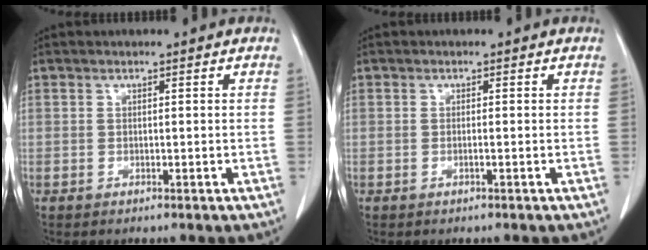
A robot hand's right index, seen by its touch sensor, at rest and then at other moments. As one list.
[{"total": 0.5, "force": [-0.2, -0.1, 0.5], "torque": [-0.008, 0.001, -0.004]}]